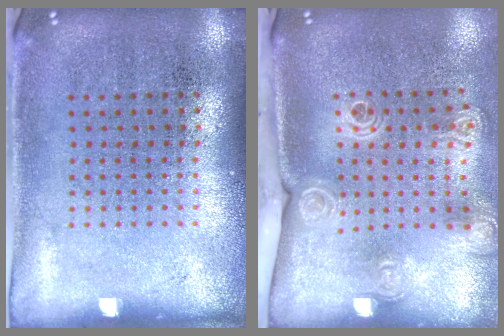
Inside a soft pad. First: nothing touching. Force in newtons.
{"total": 2.0, "press": 1.5, "slide": 1.4}